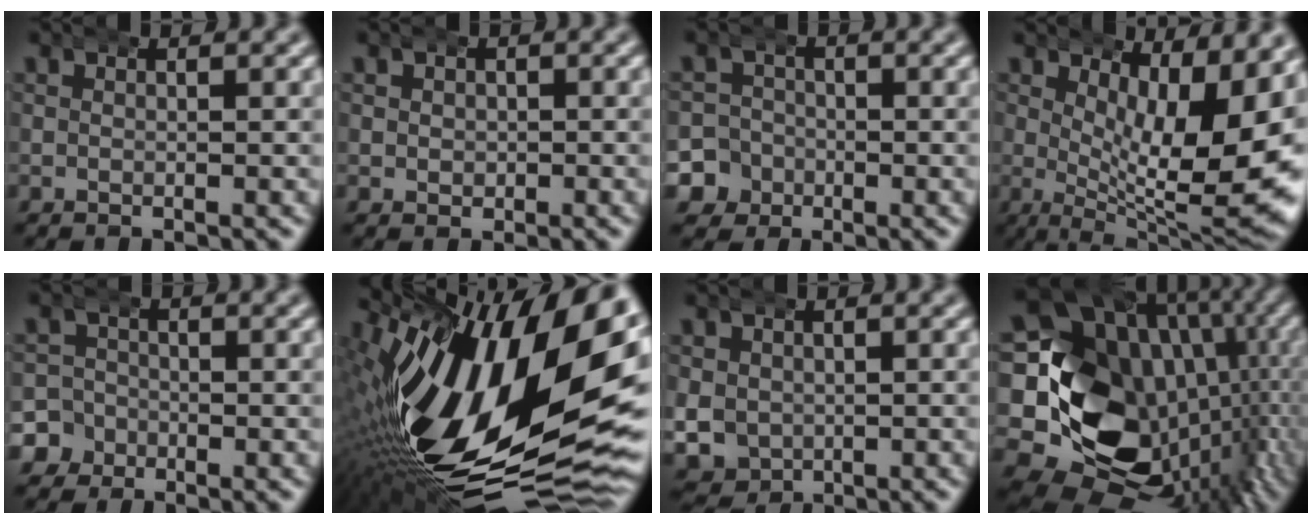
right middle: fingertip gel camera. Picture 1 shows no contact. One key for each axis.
{"total": 1.6, "fx": 0.1, "fy": 1.5, "fz": 0.3, "tx": -0.012, "ty": -0.001, "tz": -0.002}
{"total": 7.5, "fx": -2.5, "fy": 6.9, "fz": 1.6, "tx": -0.054, "ty": -0.022, "tz": -0.054}
{"total": 10.4, "fx": 0.3, "fy": 4.5, "fz": 9.4, "tx": -0.126, "ty": -0.033, "tz": 0.016}
{"total": 5.5, "fx": -2.0, "fy": 5.0, "fz": 1.0, "tx": -0.037, "ty": -0.011, "tz": -0.046}
{"total": 23.6, "fx": -0.9, "fy": 10.9, "fz": 20.9, "tx": -0.329, "ty": -0.004, "tz": 0.002}
{"total": 7.2, "fx": -1.4, "fy": 6.5, "fz": 2.6, "tx": -0.091, "ty": -0.038, "tz": -0.015}
{"total": 25.9, "fx": -2.4, "fy": 19.4, "fz": 17.0, "tx": -0.283, "ty": -0.062, "tz": -0.033}